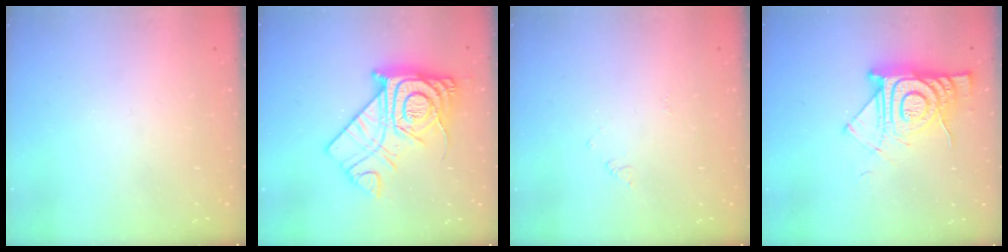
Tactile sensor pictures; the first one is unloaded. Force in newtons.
{"total": 24.4, "press": 24.3, "slide": 2.4}
{"total": 2.7, "press": 2.7, "slide": 0.4}
{"total": 15.5, "press": 15.4, "slide": 1.2}